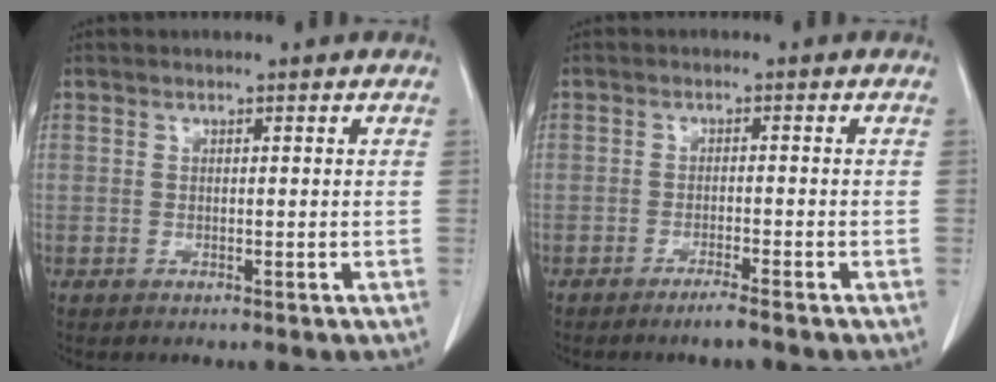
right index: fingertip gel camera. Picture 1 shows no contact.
{"total": 2.5, "force": [-2.0, -0.2, 1.5], "torque": [-0.029, -0.003, -0.035]}